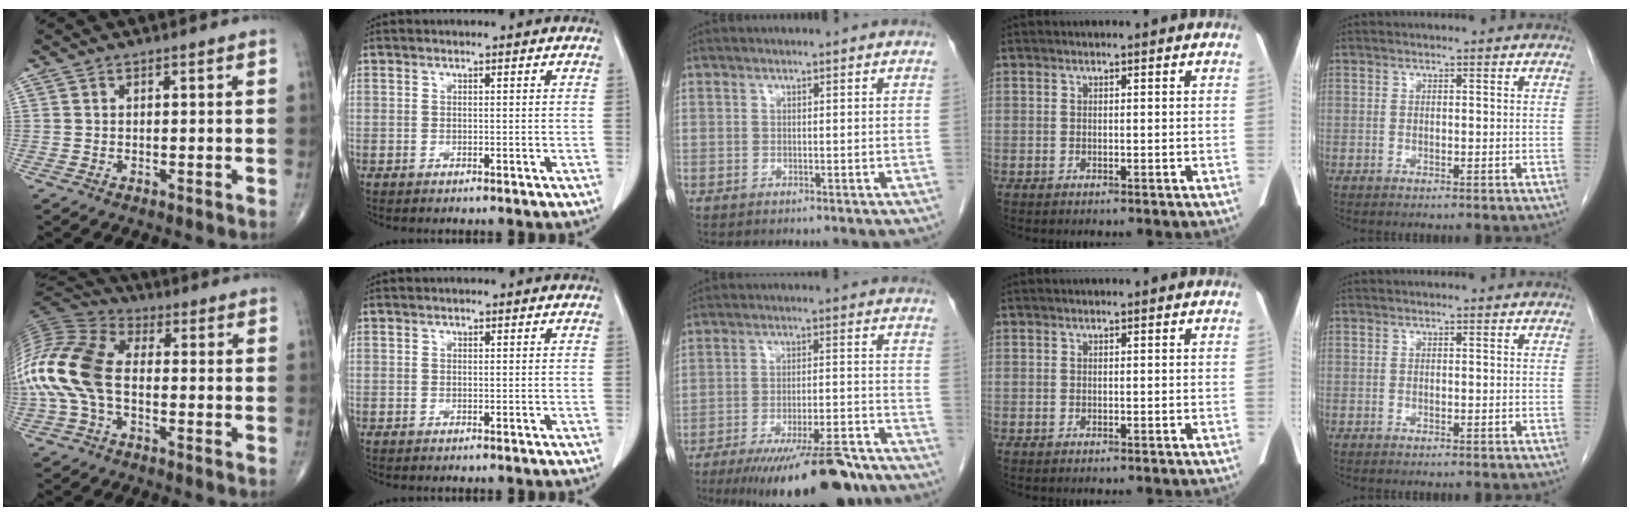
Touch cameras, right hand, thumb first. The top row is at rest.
{"thumb": {"total": 16.9, "force": [-2.0, 9.9, 13.6], "torque": [-0.305, 0.031, -0.046]}, "middle": {"total": 19.1, "force": [-15.2, 3.2, 11.2], "torque": [-0.125, -0.007, -0.223]}}